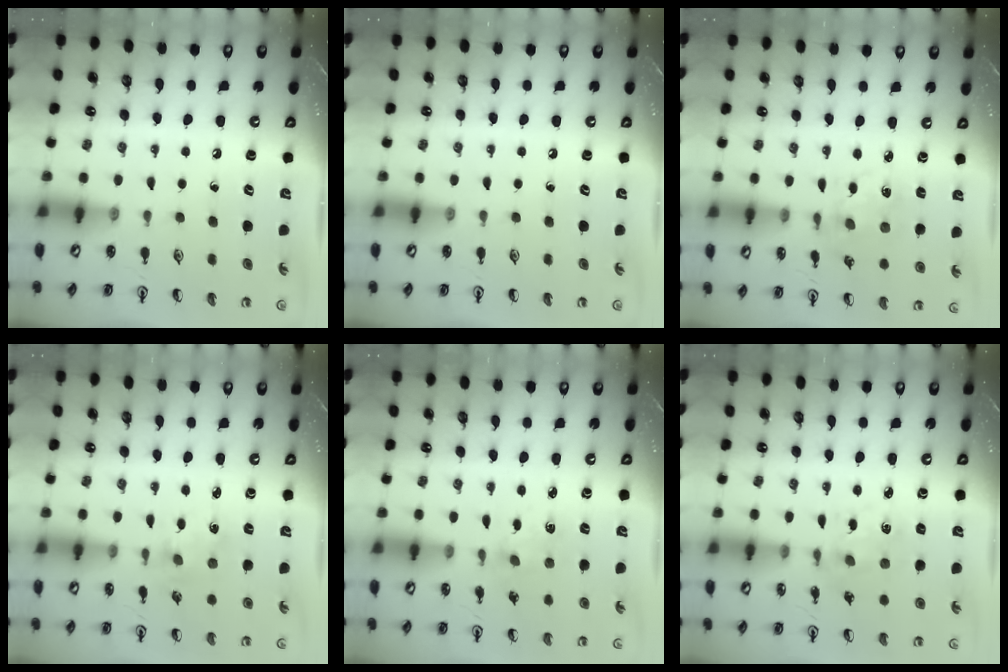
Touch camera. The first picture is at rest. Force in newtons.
{"total": 0.0}
{"total": 2.5, "press": 2.5, "slide": 0.2}
{"total": 1.2, "press": 1.1, "slide": 0.2}
{"total": 2.4, "press": 2.4, "slide": 0.3}
{"total": 1.7, "press": 1.7, "slide": 0.3}